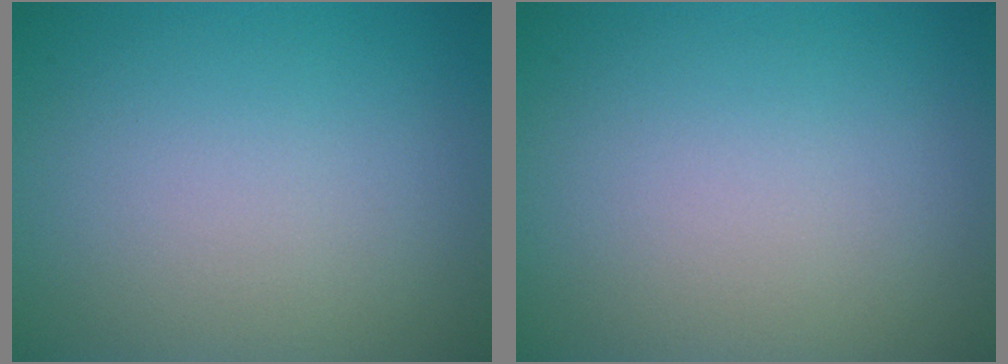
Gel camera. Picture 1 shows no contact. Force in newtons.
{"total": 0.0}